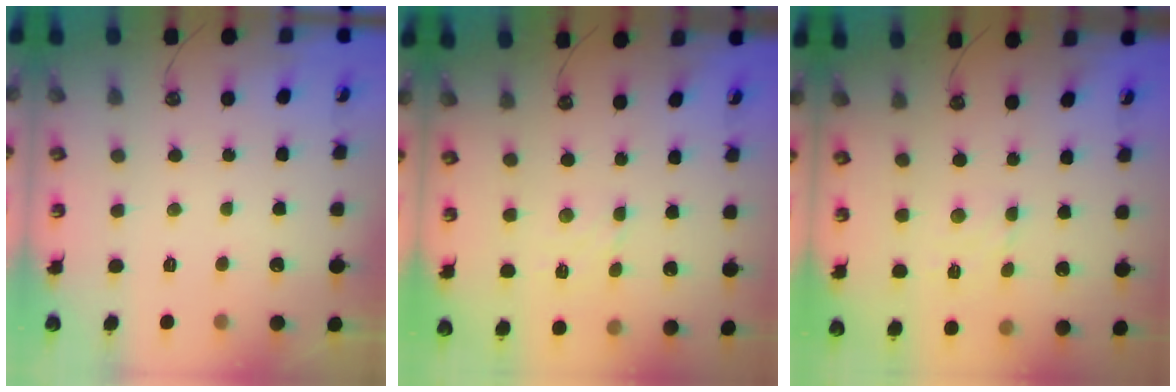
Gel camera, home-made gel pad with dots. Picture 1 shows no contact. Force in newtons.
{"total": 2.7, "press": 2.7, "slide": 0.4}
{"total": 1.8, "press": 1.7, "slide": 0.7}